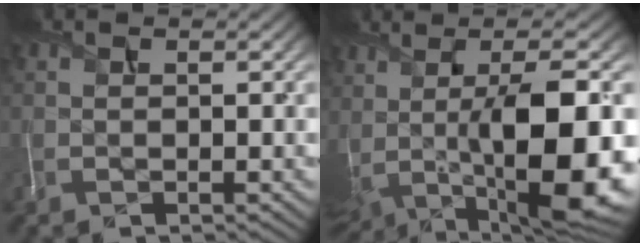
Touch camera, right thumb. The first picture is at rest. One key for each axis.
{"total": 16.0, "fx": -0.1, "fy": 6.0, "fz": 14.9, "tx": -0.238, "ty": 0.002, "tz": 0.010}